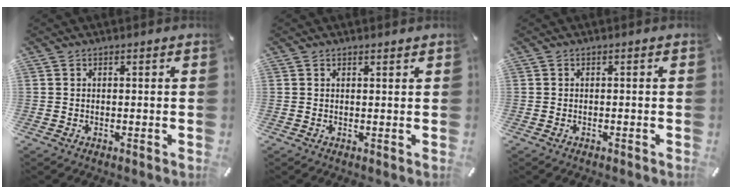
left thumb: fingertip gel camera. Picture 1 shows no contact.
{"total": 0.7, "force": [0.6, 0.1, 0.3], "torque": [-0.007, -0.001, 0.011]}
{"total": 0.6, "force": [-0.5, 0.2, 0.2], "torque": [-0.004, 0.000, -0.011]}